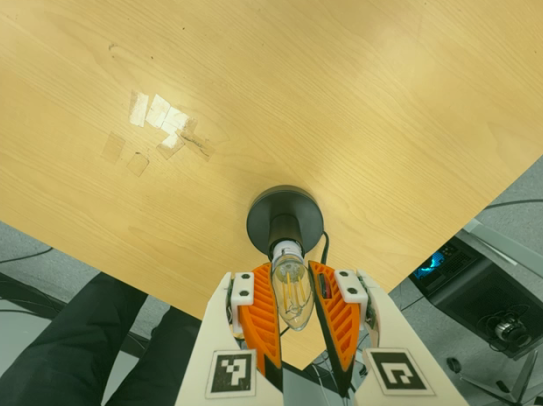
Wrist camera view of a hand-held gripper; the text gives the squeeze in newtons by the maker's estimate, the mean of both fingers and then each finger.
{"total": 12.8, "left": 12.7, "right": 13.0}